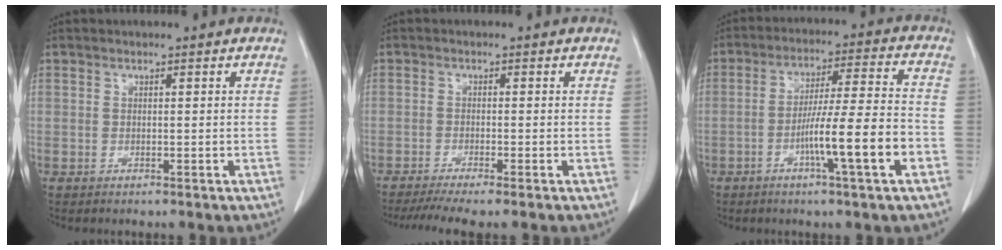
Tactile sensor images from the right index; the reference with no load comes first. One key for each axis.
{"total": 5.8, "fx": -4.7, "fy": -0.3, "fz": 3.4, "tx": -0.051, "ty": -0.010, "tz": -0.074}
{"total": 11.8, "fx": -4.3, "fy": -0.4, "fz": 11.0, "tx": -0.184, "ty": 0.003, "tz": -0.070}